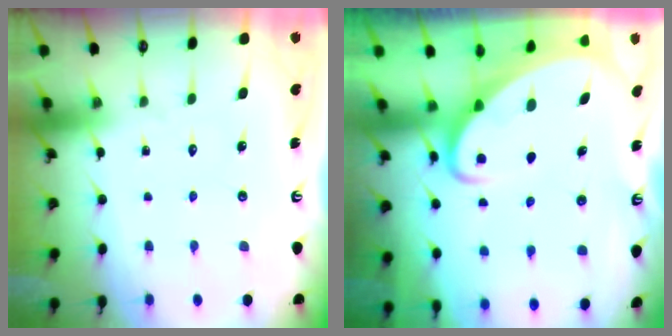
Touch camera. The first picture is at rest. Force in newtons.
{"total": 3.4, "press": 3.4, "slide": 0.3}